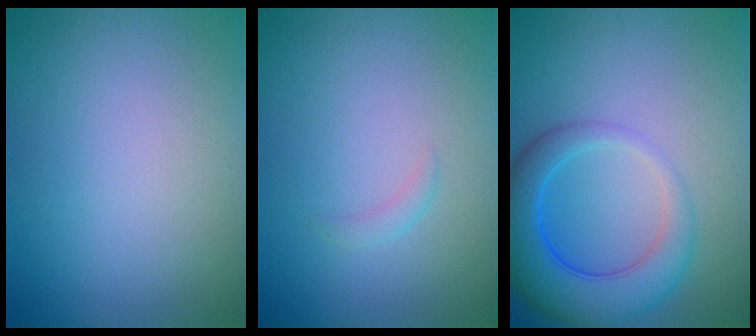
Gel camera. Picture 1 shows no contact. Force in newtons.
{"total": 0.8, "press": 0.8, "slide": 0.0}
{"total": 6.4, "press": 6.4, "slide": 0.4}